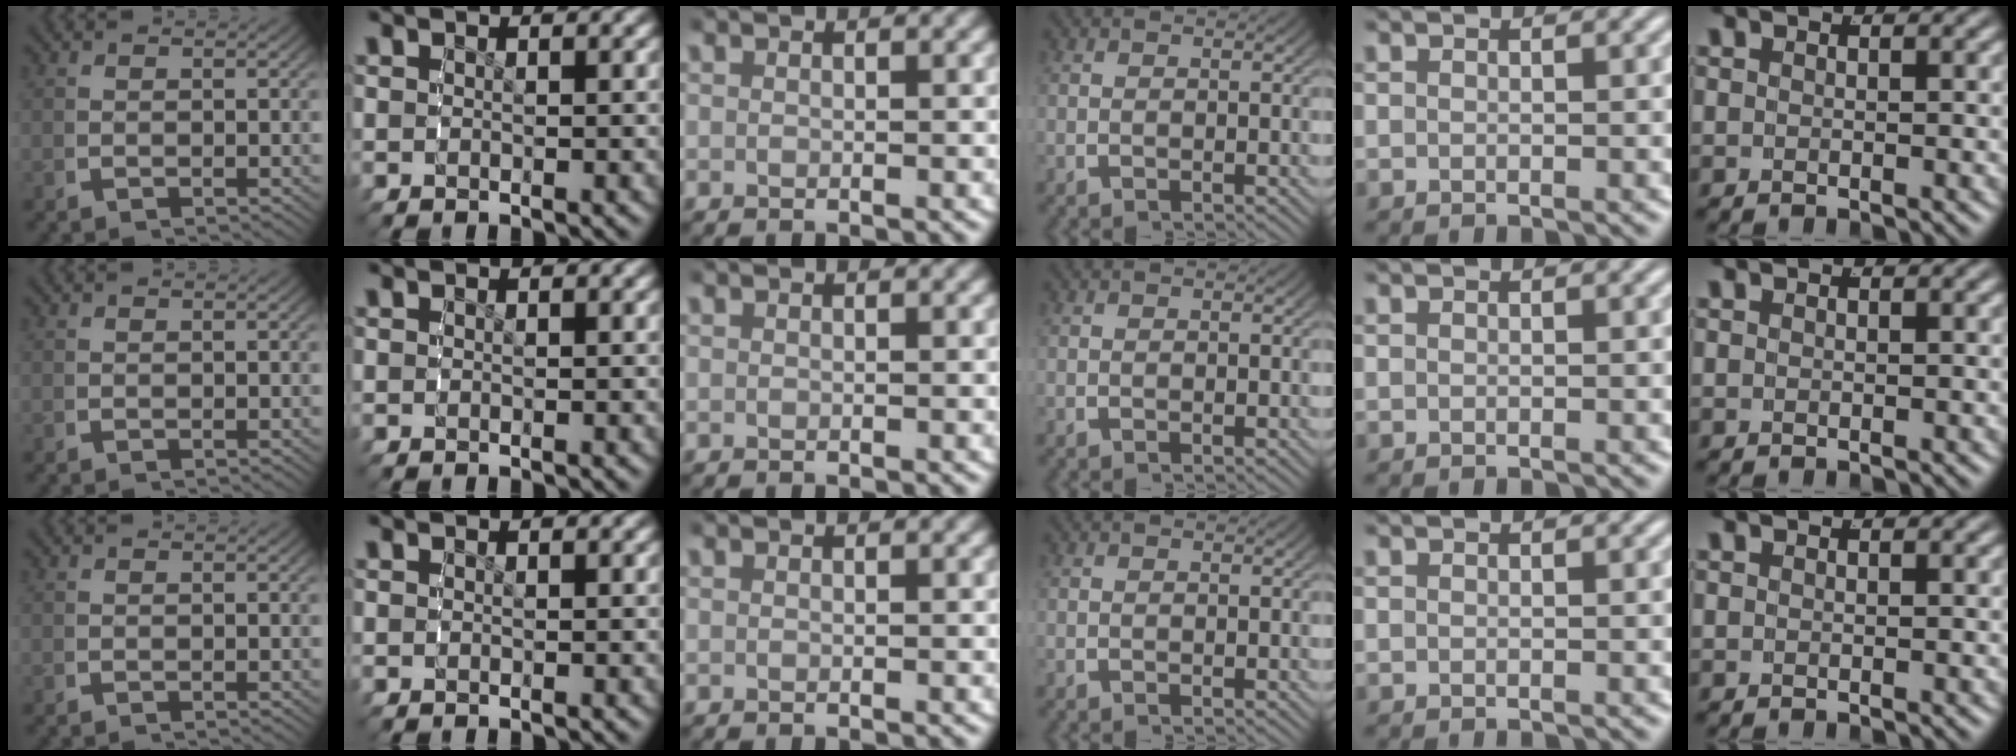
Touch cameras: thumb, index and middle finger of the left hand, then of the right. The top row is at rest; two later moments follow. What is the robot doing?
{"motion": "reach", "object": "bowl"}